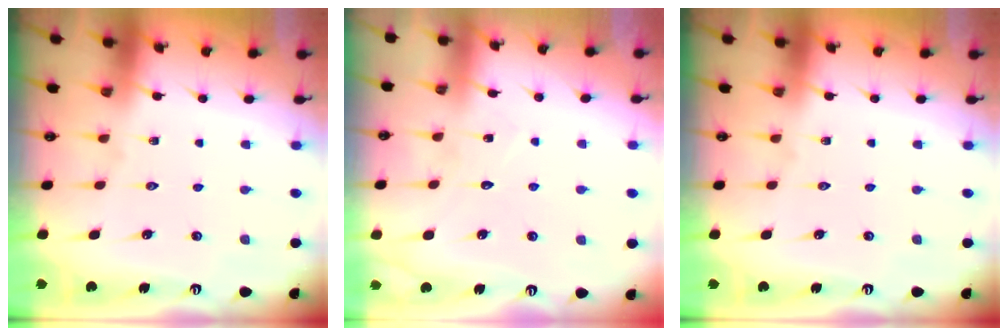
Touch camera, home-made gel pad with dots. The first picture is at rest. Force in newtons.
{"total": 6.5, "press": 6.5, "slide": 0.1}
{"total": 0.0}